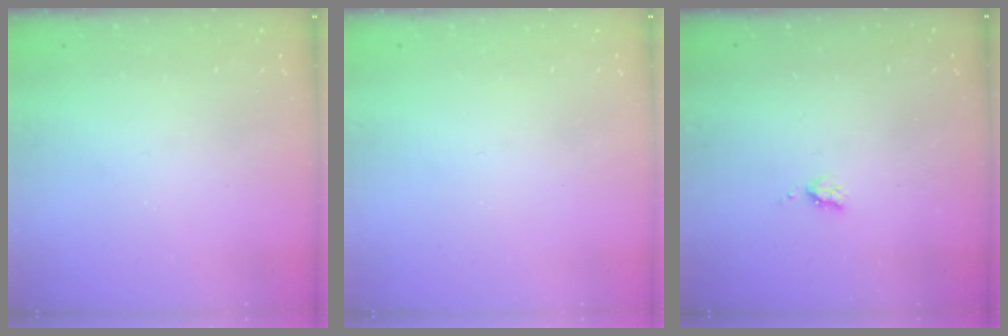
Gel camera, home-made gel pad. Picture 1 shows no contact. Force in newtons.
{"total": 0.7, "press": 0.7, "slide": 0.1}
{"total": 3.3, "press": 3.3, "slide": 0.6}